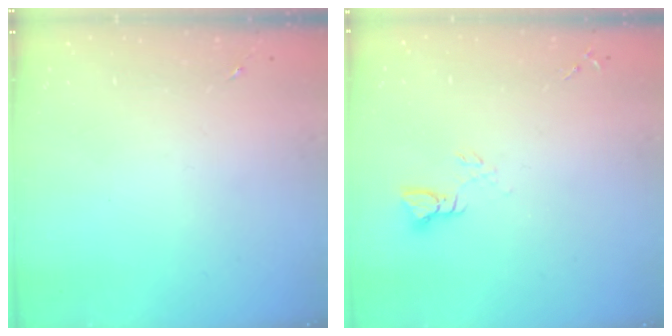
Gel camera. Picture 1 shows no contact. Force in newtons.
{"total": 3.5, "press": 3.4, "slide": 0.3}